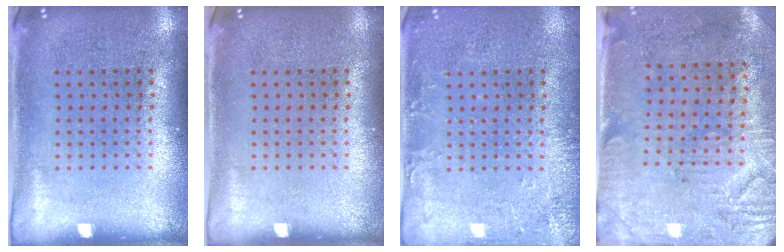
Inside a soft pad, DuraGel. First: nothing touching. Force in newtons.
{"total": 0.0}
{"total": 2.2, "press": 2.2, "slide": 0.3}
{"total": 3.0, "press": 2.5, "slide": 1.6}